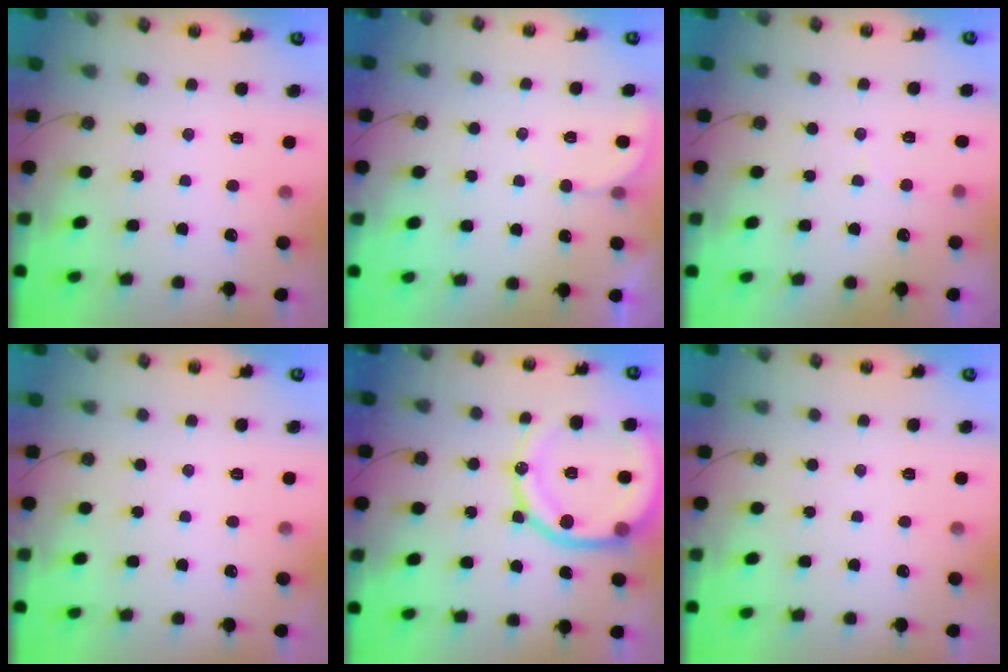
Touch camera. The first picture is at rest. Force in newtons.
{"total": 2.6, "press": 2.6, "slide": 0.2}
{"total": 4.6, "press": 4.3, "slide": 1.8}
{"total": 0.0}
{"total": 17.8, "press": 17.7, "slide": 2.2}
{"total": 0.0}